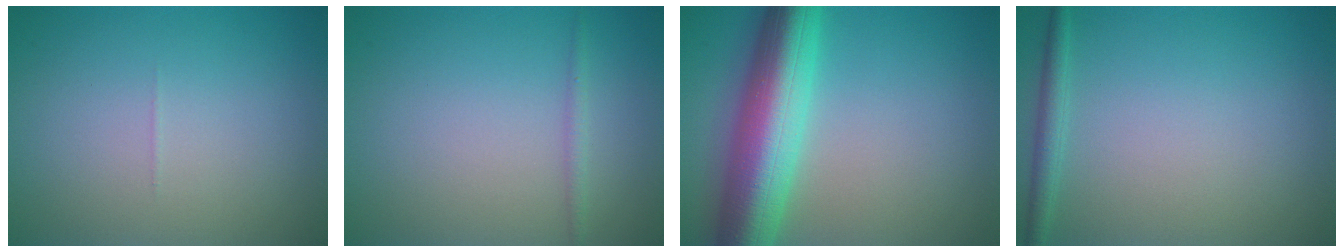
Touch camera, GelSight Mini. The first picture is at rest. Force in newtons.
{"total": 0.9, "press": 0.9, "slide": 0.1}
{"total": 10.1, "press": 10.1, "slide": 0.4}
{"total": 1.5, "press": 1.5, "slide": 0.1}